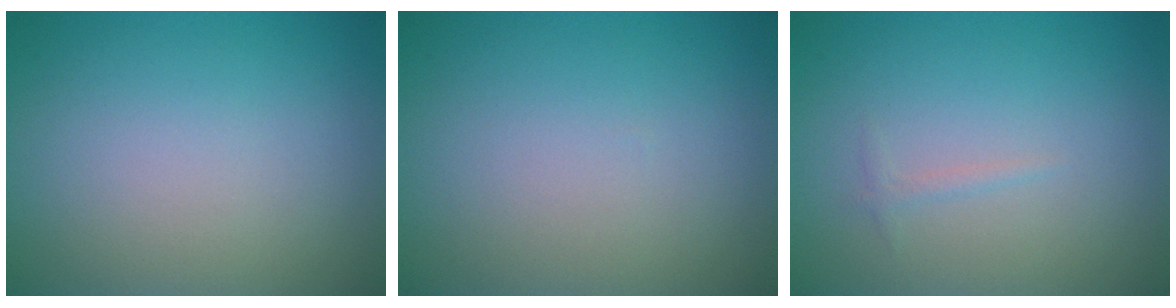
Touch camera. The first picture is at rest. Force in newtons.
{"total": 0.0}
{"total": 0.6, "press": 0.6, "slide": 0.1}